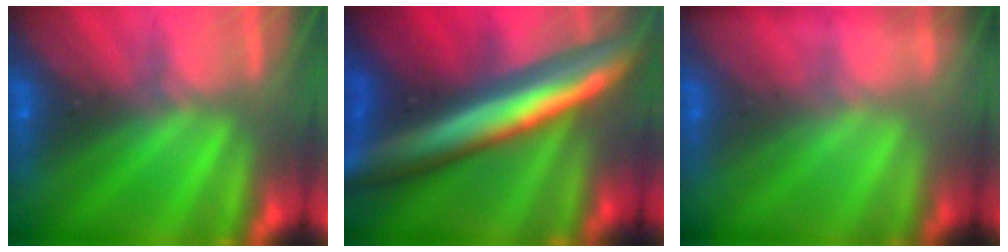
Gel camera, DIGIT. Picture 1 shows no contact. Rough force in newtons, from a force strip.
{"total": 6.3}
{"total": 1.7}